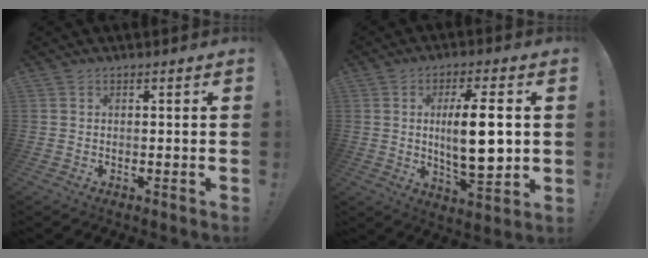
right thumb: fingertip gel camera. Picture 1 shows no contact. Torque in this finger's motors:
{"motor_torque": [0.39, 0.84, 0.19, 0.04, 0.27]}